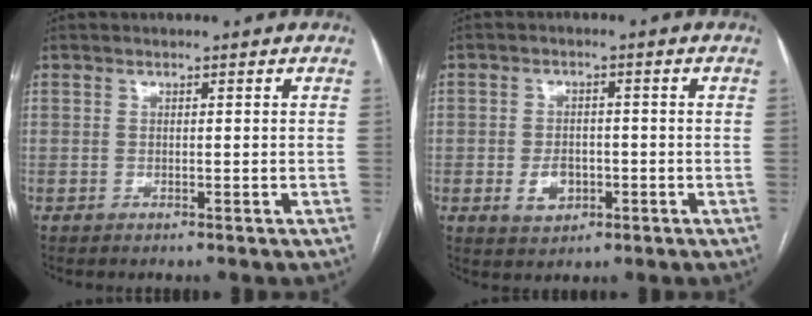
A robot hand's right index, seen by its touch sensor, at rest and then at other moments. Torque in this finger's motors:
{"motor_torque": [0.20, 0.12, -0.07, -0.04]}